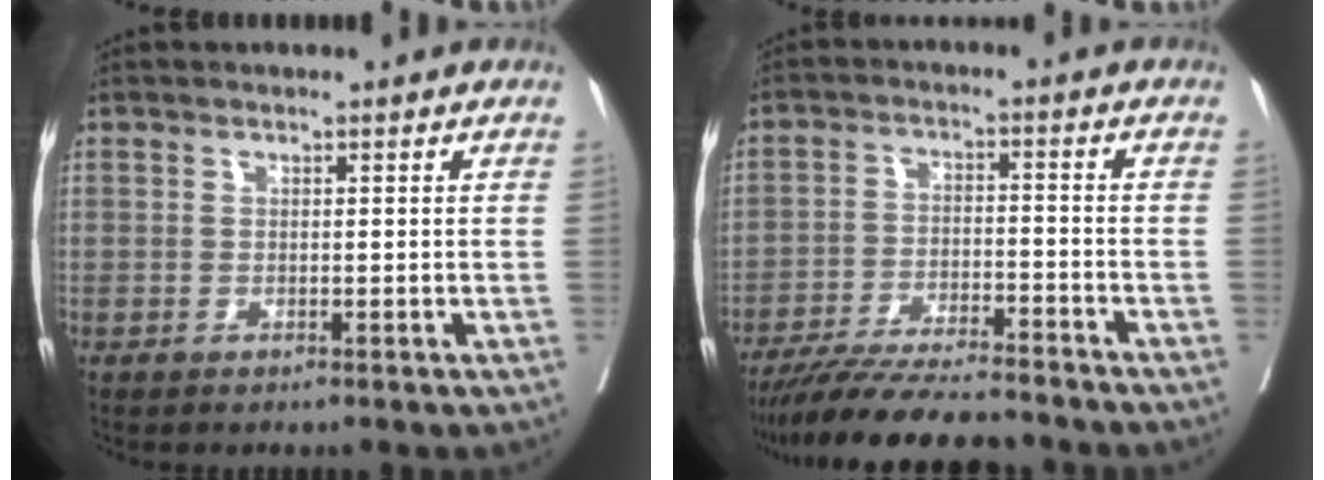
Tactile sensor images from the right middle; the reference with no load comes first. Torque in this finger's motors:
{"motor_torque": [0.95, -1.06, 0.09, 0.04]}